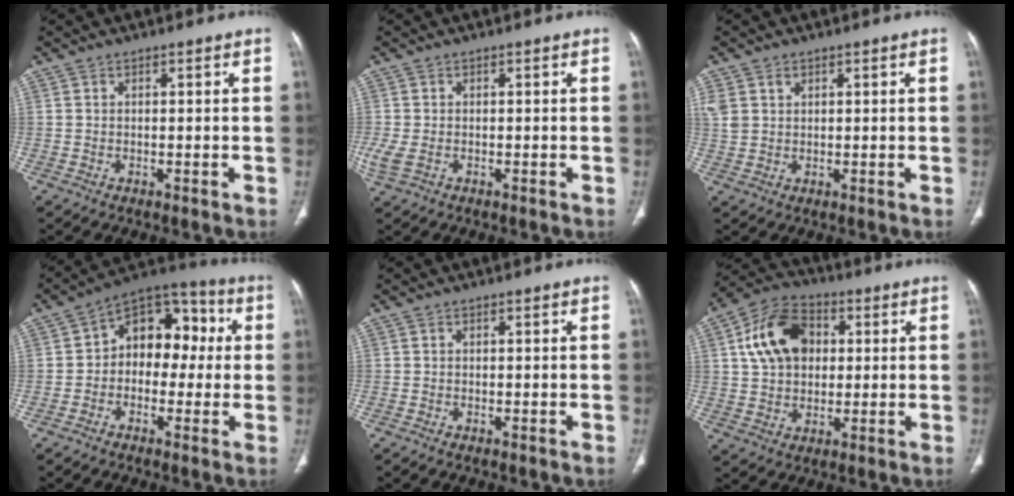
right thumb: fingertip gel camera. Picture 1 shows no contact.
{"total": 3.0, "force": [-0.8, 1.9, 2.2], "torque": [-0.075, 0.001, -0.011]}
{"total": 4.4, "force": [1.9, 3.3, 2.2], "torque": [-0.047, 0.006, 0.050]}
{"total": 13.0, "force": [0.7, 9.0, 9.2], "torque": [-0.081, 0.045, -0.009]}
{"total": 0.6, "force": [-0.4, 0.2, 0.3], "torque": [-0.010, -0.001, -0.006]}
{"total": 13.9, "force": [3.0, 10.0, 9.2], "torque": [-0.141, 0.013, 0.045]}